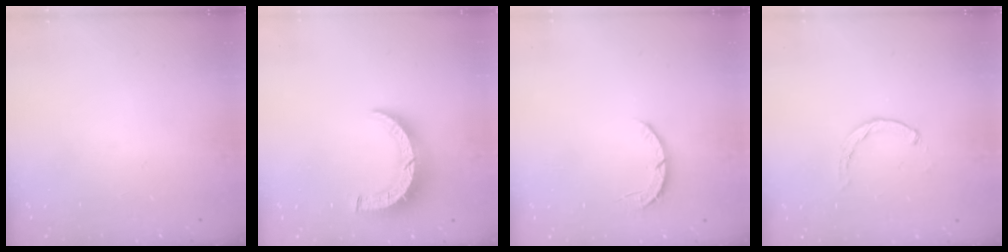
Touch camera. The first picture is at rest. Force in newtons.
{"total": 8.4, "press": 8.4, "slide": 0.7}
{"total": 3.2, "press": 3.2, "slide": 0.4}
{"total": 0.0}